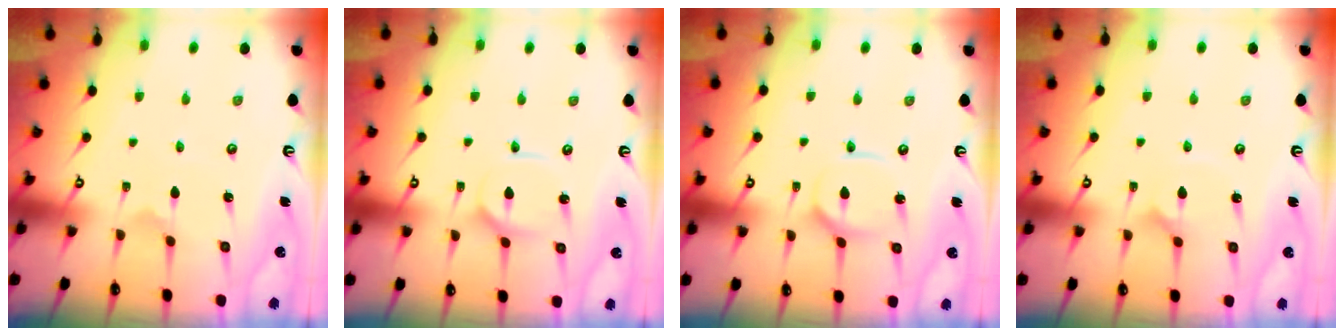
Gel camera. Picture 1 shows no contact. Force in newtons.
{"total": 3.0, "press": 3.0, "slide": 0.3}
{"total": 4.4, "press": 4.4, "slide": 0.5}
{"total": 2.9, "press": 2.9, "slide": 0.3}